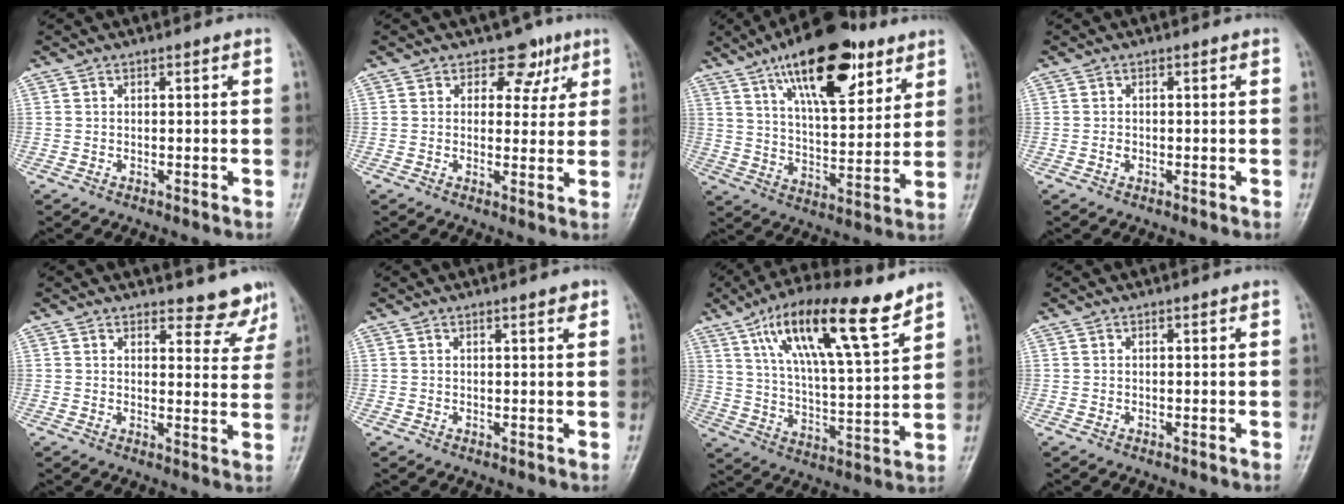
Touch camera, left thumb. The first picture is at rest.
{"total": 5.4, "force": [3.1, 3.9, 2.1], "torque": [0.012, -0.009, 0.038]}
{"total": 20.9, "force": [11.8, 8.5, 15.0], "torque": [-0.204, -0.042, 0.194]}
{"total": 0.9, "force": [-0.2, 0.7, 0.5], "torque": [-0.007, 0.001, -0.005]}
{"total": 7.0, "force": [6.4, 2.6, 0.9], "torque": [0.023, -0.048, 0.066]}
{"total": 1.5, "force": [1.0, 0.3, 1.1], "torque": [-0.013, -0.004, 0.013]}
{"total": 19.3, "force": [11.4, 4.9, 14.8], "torque": [-0.231, -0.036, 0.202]}
{"total": 0.0}